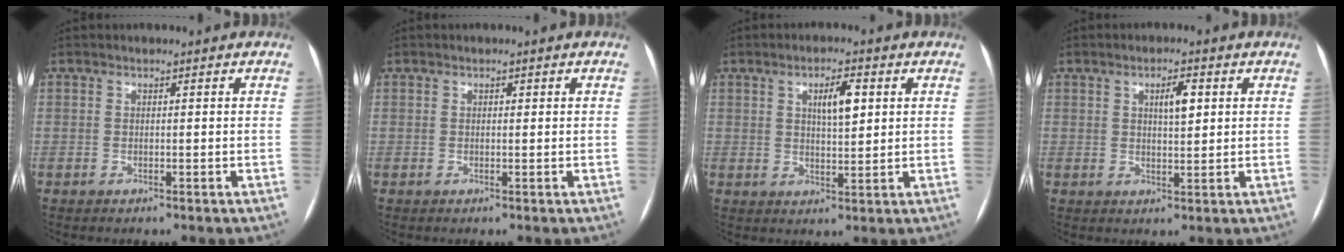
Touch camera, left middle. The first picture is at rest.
{"total": 0.6, "force": [0.2, 0.3, 0.4], "torque": [-0.005, 0.001, 0.003]}
{"total": 5.1, "force": [1.8, 1.4, 4.5], "torque": [-0.075, 0.004, 0.030]}
{"total": 3.7, "force": [1.3, 1.1, 3.3], "torque": [-0.053, 0.004, 0.020]}